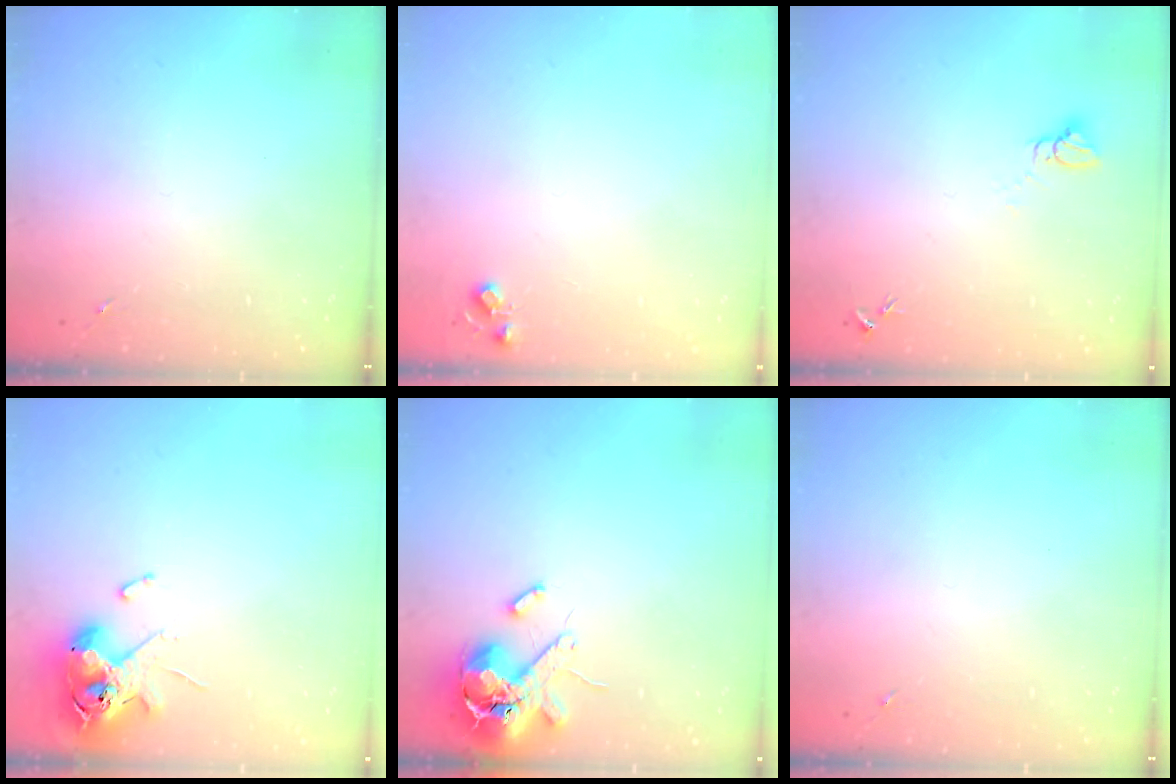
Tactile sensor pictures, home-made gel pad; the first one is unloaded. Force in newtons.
{"total": 5.1, "press": 5.1, "slide": 0.7}
{"total": 3.2, "press": 3.2, "slide": 0.1}
{"total": 11.6, "press": 11.4, "slide": 2.0}
{"total": 12.8, "press": 12.6, "slide": 2.0}
{"total": 0.0}